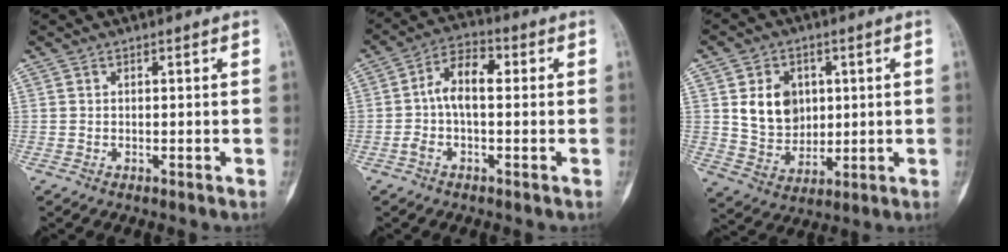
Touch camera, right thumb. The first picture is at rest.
{"total": 8.0, "force": [0.1, 4.3, 6.8], "torque": [-0.123, 0.031, -0.008]}
{"total": 10.6, "force": [2.3, 8.5, 5.9], "torque": [-0.054, -0.014, 0.053]}